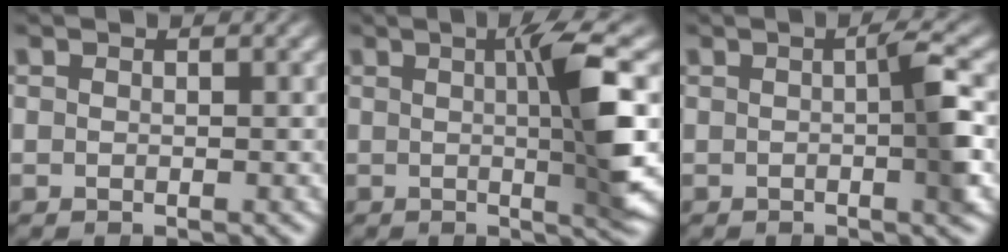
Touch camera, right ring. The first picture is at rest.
{"total": 6.1, "force": [0.4, 0.0, 6.1], "torque": [-0.091, 0.000, 0.007]}
{"total": 3.3, "force": [-0.3, -0.1, 3.3], "torque": [-0.041, 0.006, -0.008]}